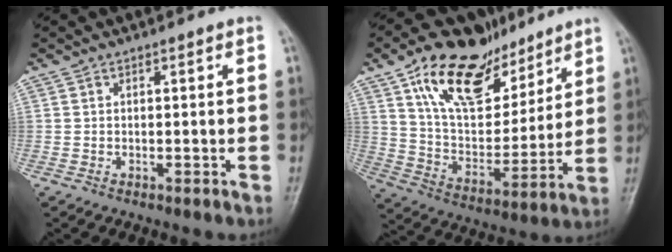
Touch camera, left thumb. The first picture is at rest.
{"total": 21.5, "force": [12.9, 11.3, 13.0], "torque": [-0.174, -0.049, 0.231]}